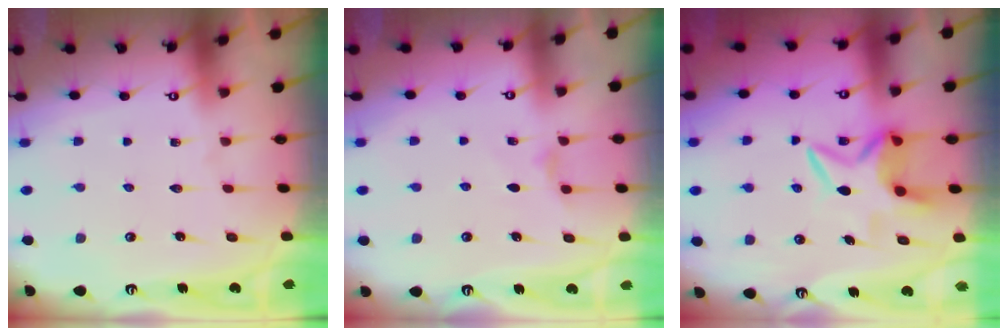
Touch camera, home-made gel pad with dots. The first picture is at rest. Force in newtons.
{"total": 3.9, "press": 3.9, "slide": 0.5}
{"total": 5.9, "press": 5.9, "slide": 0.7}